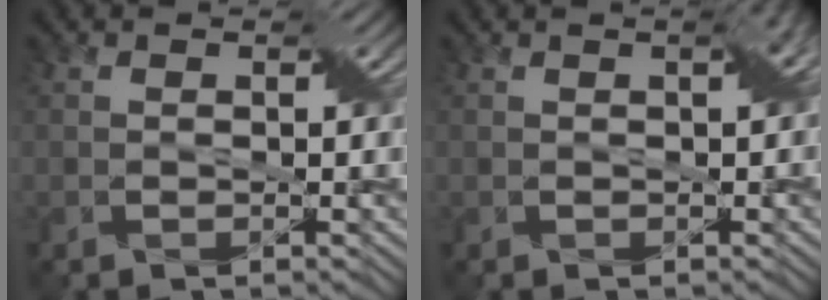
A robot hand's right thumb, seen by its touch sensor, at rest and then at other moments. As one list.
[{"total": 2.3, "force": [0.7, 0.6, 2.1], "torque": [-0.028, 0.011, 0.009]}]